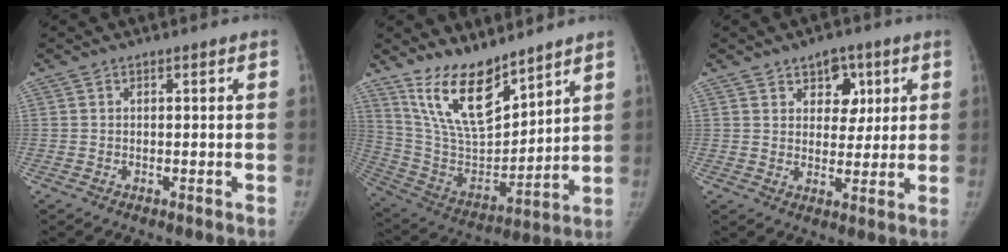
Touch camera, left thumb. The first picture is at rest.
{"total": 16.7, "force": [12.3, 6.1, 9.5], "torque": [-0.135, -0.076, 0.247]}
{"total": 6.8, "force": [3.2, 4.8, 3.5], "torque": [-0.011, -0.012, 0.043]}